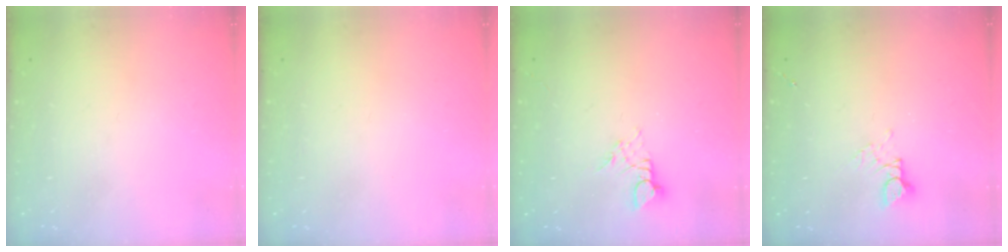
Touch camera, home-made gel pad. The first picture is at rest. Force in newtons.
{"total": 0.0}
{"total": 2.8, "press": 2.8, "slide": 0.3}
{"total": 2.7, "press": 2.7, "slide": 0.2}